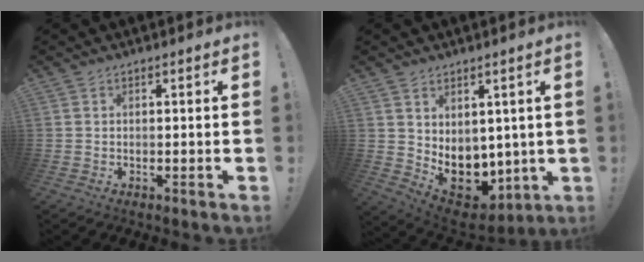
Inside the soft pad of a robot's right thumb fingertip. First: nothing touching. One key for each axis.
{"total": 10.3, "fx": 0.6, "fy": 9.0, "fz": 5.1, "tx": -0.051, "ty": -0.020, "tz": 0.029}